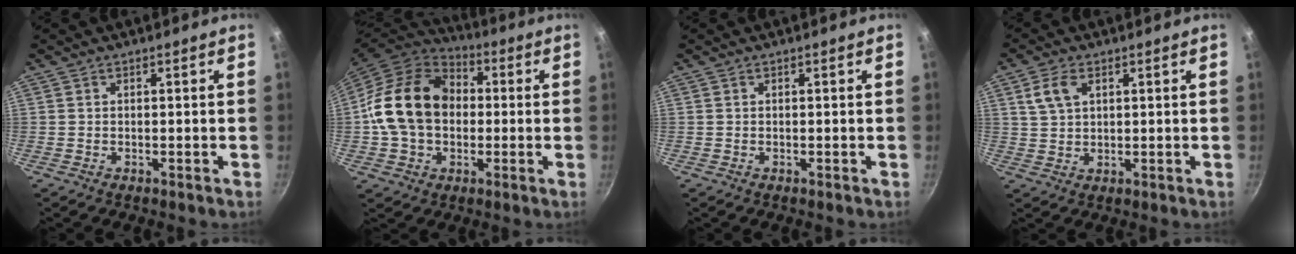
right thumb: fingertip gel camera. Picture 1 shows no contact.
{"total": 19.3, "force": [0.7, 14.7, 12.5], "torque": [-0.201, 0.035, 0.003]}
{"total": 0.0}
{"total": 5.3, "force": [2.1, 3.2, 3.5], "torque": [-0.060, 0.001, 0.043]}